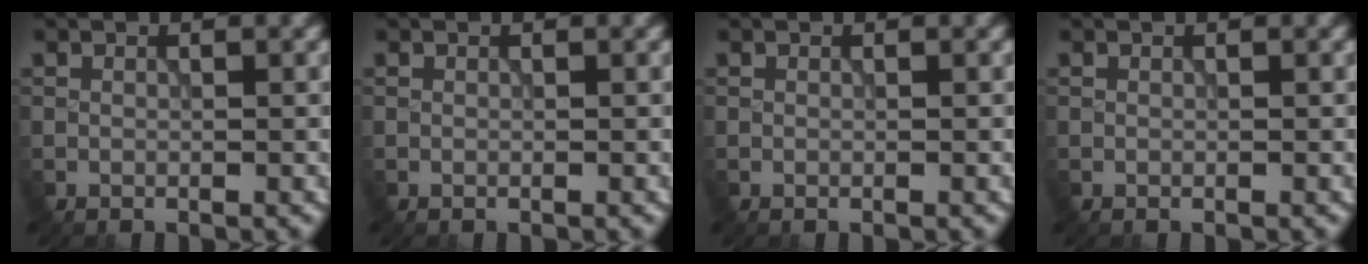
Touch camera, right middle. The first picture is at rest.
{"total": 0.0}
{"total": 0.0}
{"total": 0.0}